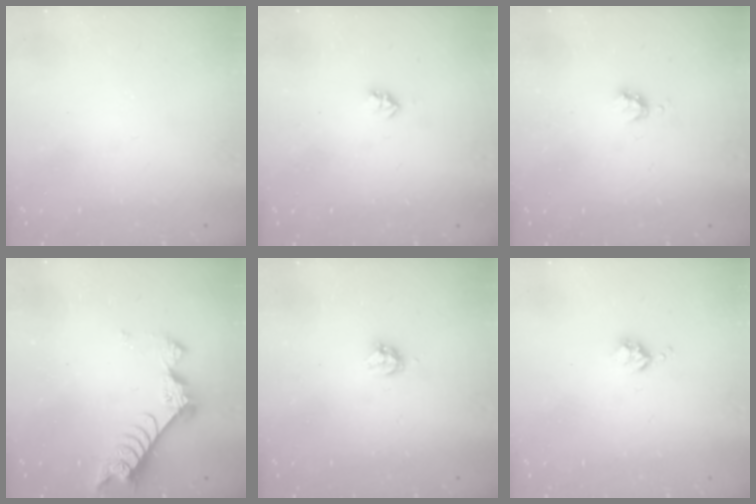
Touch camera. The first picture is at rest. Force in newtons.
{"total": 3.0, "press": 2.9, "slide": 0.4}
{"total": 3.8, "press": 3.8, "slide": 0.5}
{"total": 7.3, "press": 7.3, "slide": 0.9}
{"total": 4.7, "press": 4.6, "slide": 0.6}
{"total": 3.4, "press": 3.4, "slide": 0.4}